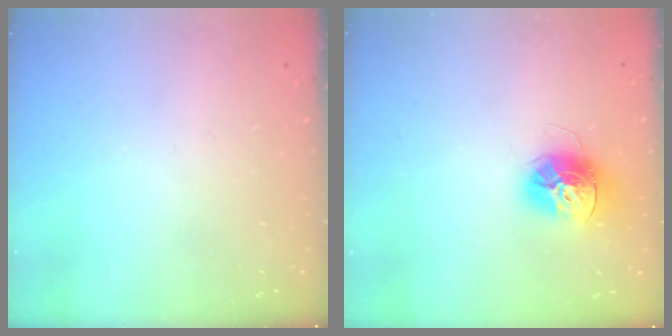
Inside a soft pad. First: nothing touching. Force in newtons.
{"total": 13.4, "press": 13.4, "slide": 1.2}